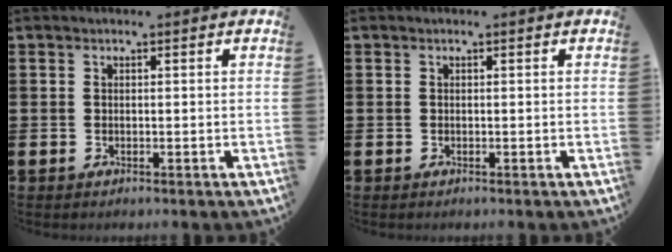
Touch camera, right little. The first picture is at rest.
{"total": 0.0}